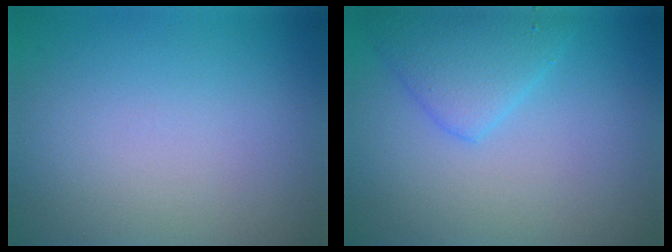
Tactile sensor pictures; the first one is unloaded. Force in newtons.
{"total": 3.4, "press": 3.4, "slide": 0.2}